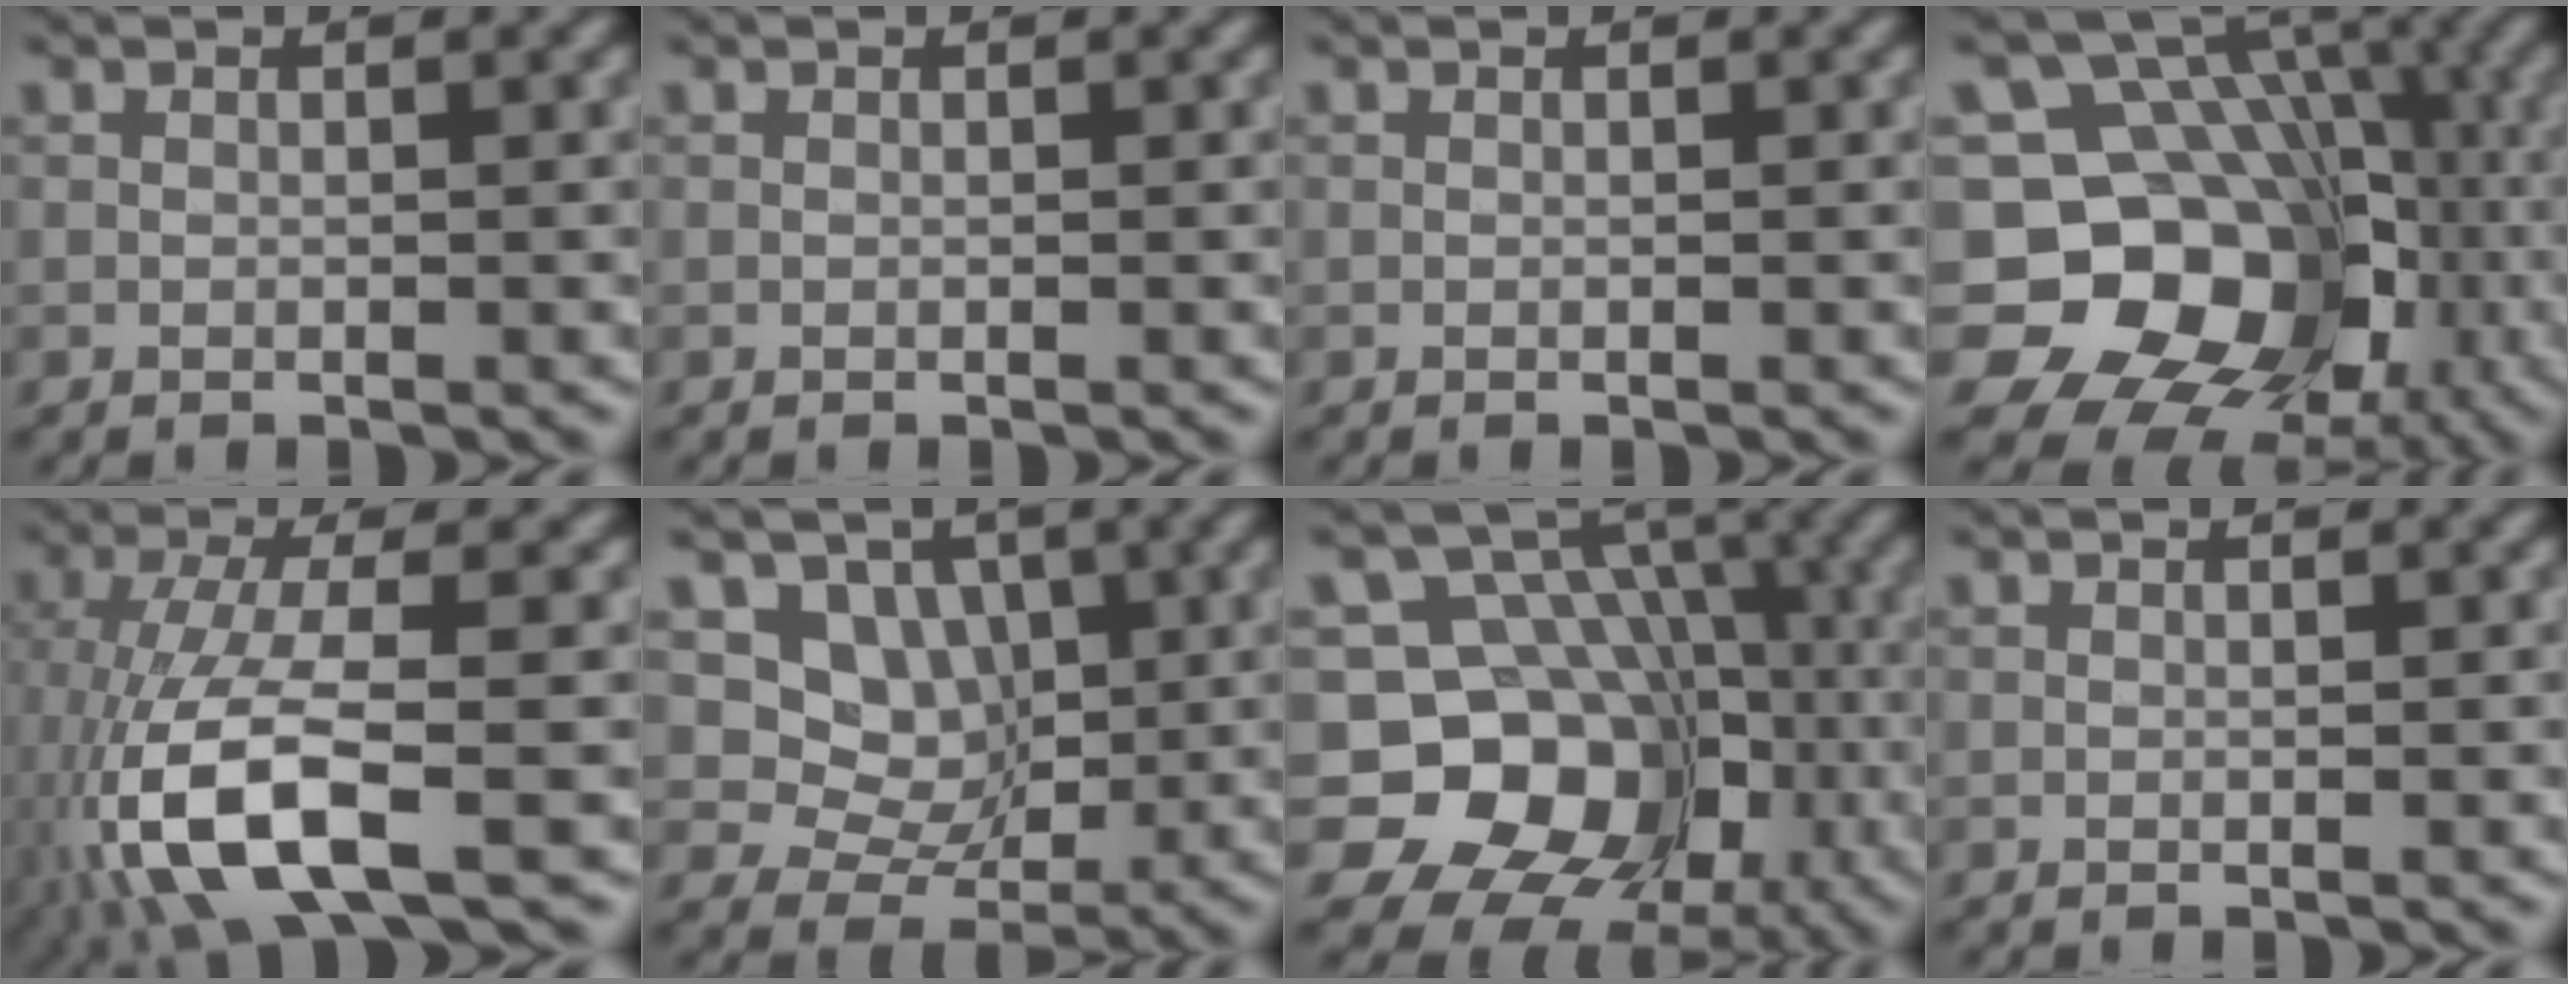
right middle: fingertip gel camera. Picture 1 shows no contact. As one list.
[{"total": 0.0}, {"total": 0.0}, {"total": 15.3, "force": [-4.4, 12.7, 7.4], "torque": [-0.139, 0.000, -0.087]}, {"total": 9.9, "force": [-3.8, 3.0, 8.7], "torque": [-0.193, -0.009, -0.069]}, {"total": 5.5, "force": [1.6, 4.6, 2.6], "torque": [-0.040, -0.010, 0.021]}, {"total": 12.4, "force": [-3.7, 10.5, 5.4], "torque": [-0.101, 0.008, -0.084]}, {"total": 0.0}]